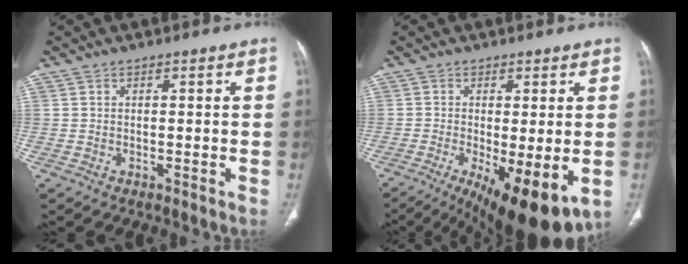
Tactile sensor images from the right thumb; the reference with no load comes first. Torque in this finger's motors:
{"motor_torque": [0.12, 0.95, 0.40, -0.33, 0.10]}